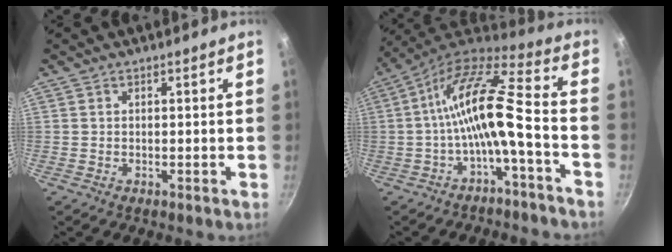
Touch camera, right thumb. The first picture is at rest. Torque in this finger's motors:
{"motor_torque": [2.41, 2.60, 1.59, -0.33, 0.40]}